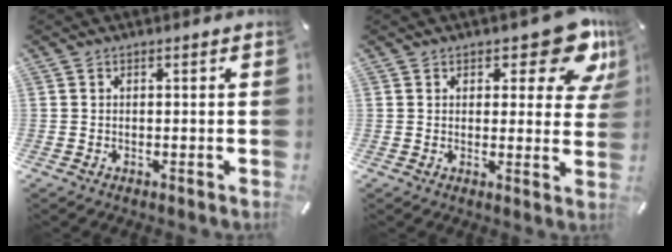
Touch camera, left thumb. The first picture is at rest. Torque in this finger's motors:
{"motor_torque": [0.50, -0.17, 0.27, 0.17, 0.01]}